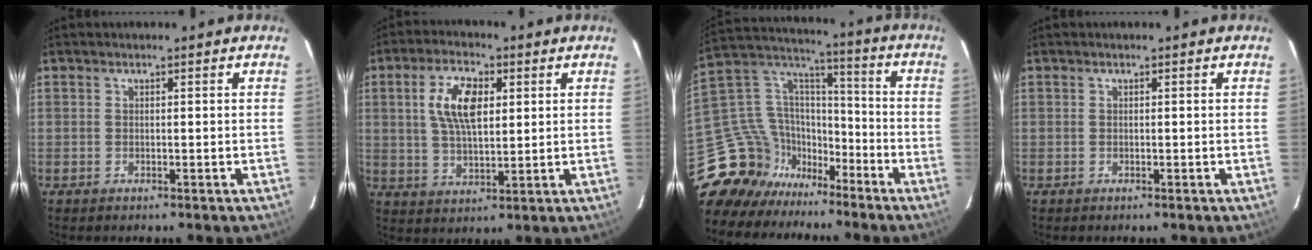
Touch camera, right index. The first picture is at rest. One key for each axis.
{"total": 9.4, "fx": 2.5, "fy": 4.4, "fz": 7.9, "tx": -0.150, "ty": 0.011, "tz": 0.048}
{"total": 19.8, "fx": -14.5, "fy": 11.9, "fz": 6.2, "tx": -0.155, "ty": 0.040, "tz": -0.241}
{"total": 0.0}